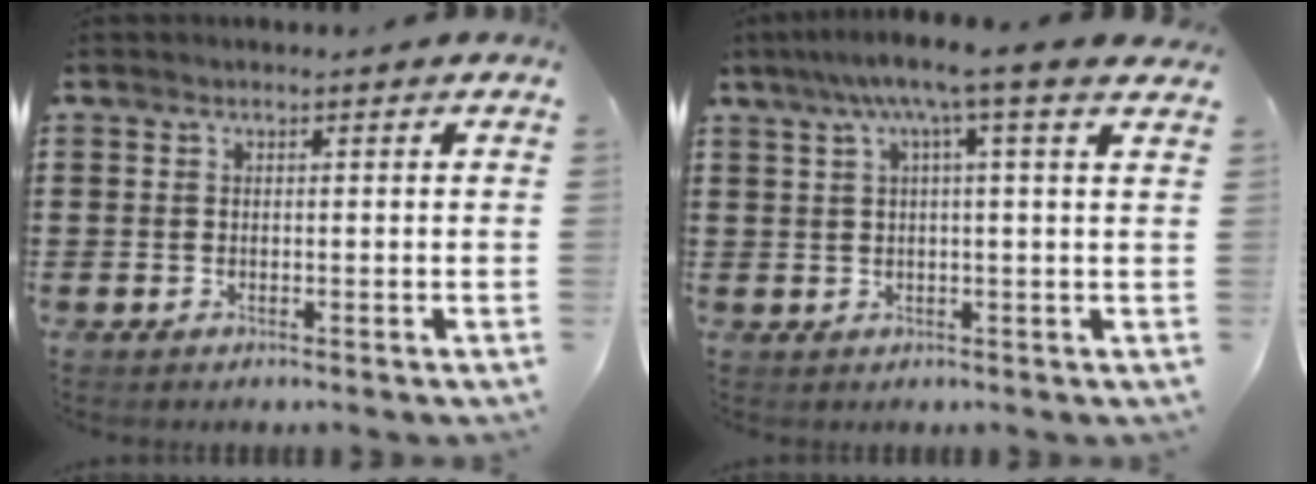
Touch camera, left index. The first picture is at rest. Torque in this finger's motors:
{"motor_torque": [2.14, 0.00, 0.49, 0.21]}